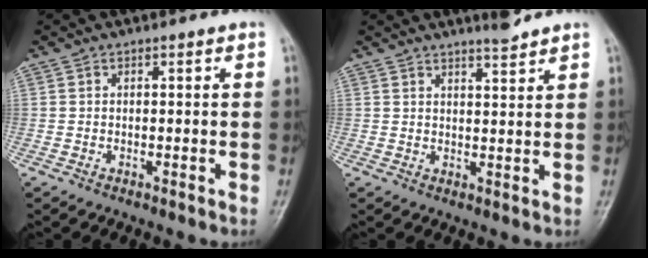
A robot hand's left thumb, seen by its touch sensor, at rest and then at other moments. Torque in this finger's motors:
{"motor_torque": [-0.11, -0.66, 0.09, 0.29, 0.05]}